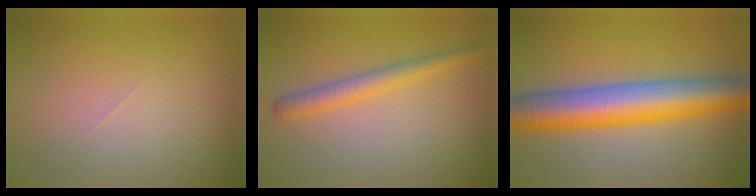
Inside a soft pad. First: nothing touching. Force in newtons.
{"total": 2.6, "press": 2.6, "slide": 0.1}
{"total": 10.6, "press": 10.6, "slide": 0.2}